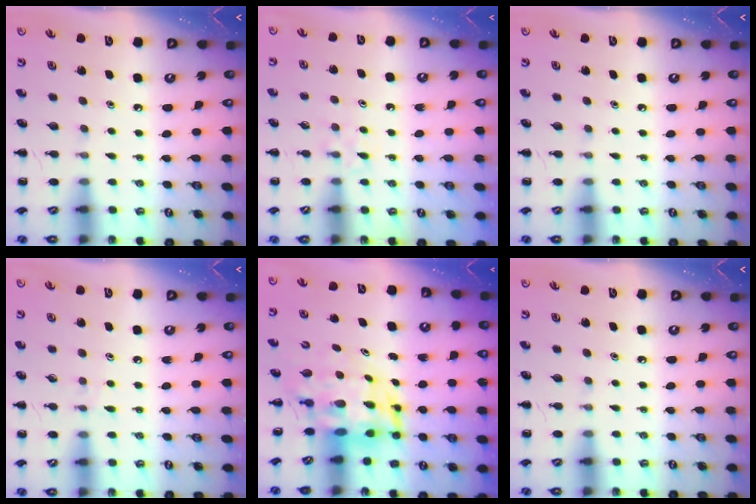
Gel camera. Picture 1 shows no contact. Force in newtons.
{"total": 4.1, "press": 3.8, "slide": 1.6}
{"total": 0.0}
{"total": 4.4, "press": 4.0, "slide": 1.8}
{"total": 5.8, "press": 5.6, "slide": 1.7}
{"total": 0.0}